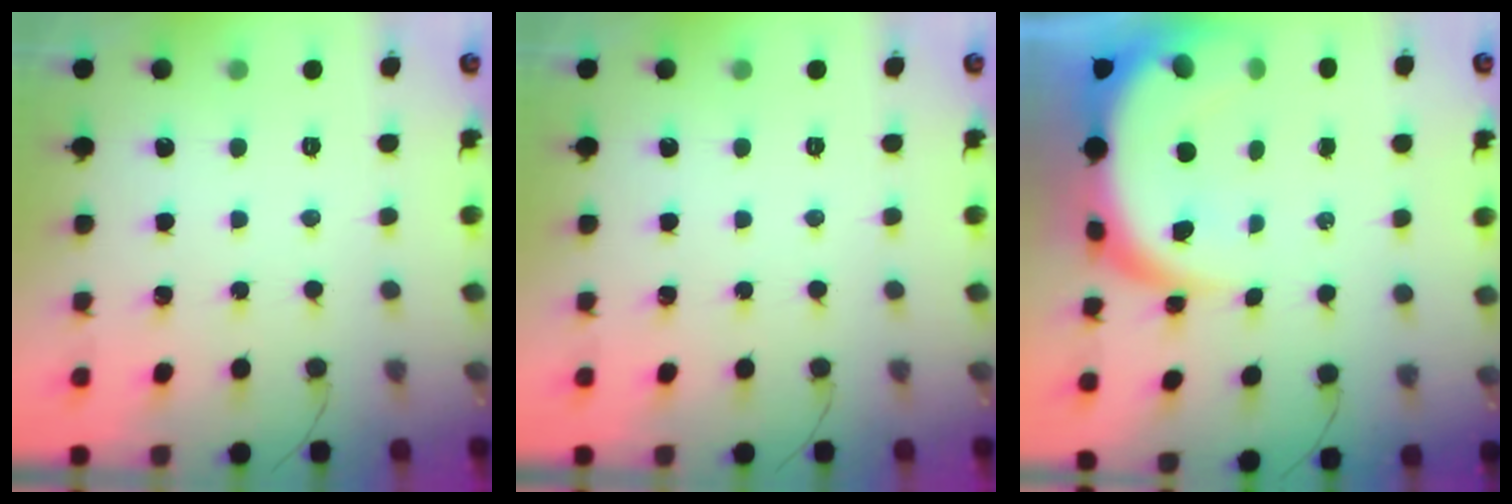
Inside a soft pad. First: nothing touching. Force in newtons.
{"total": 0.0}
{"total": 11.0, "press": 10.9, "slide": 1.1}